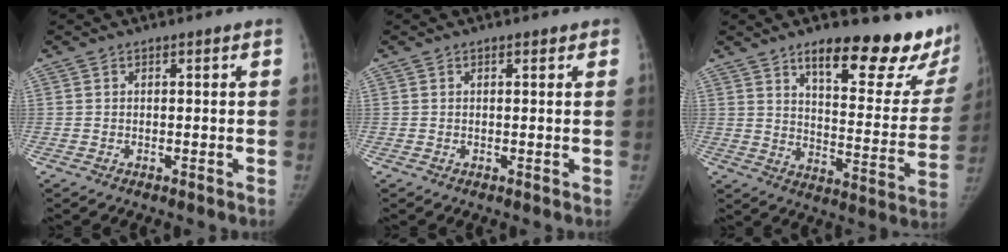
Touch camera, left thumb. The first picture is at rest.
{"total": 0.9, "force": [0.5, 0.4, 0.5], "torque": [-0.006, -0.002, 0.004]}
{"total": 23.7, "force": [16.5, 7.5, 15.3], "torque": [-0.157, -0.103, 0.223]}